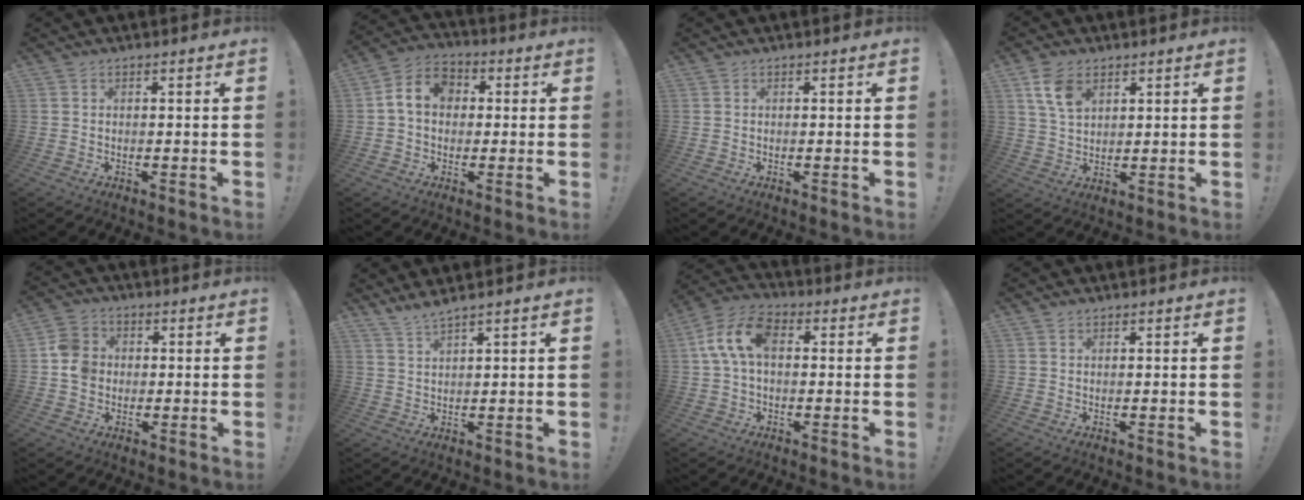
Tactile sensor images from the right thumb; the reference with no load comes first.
{"total": 9.4, "force": [1.4, 7.4, 5.7], "torque": [-0.108, 0.017, 0.030]}
{"total": 0.0}
{"total": 8.4, "force": [4.4, 5.1, 5.1], "torque": [-0.092, -0.009, 0.086]}
{"total": 7.8, "force": [-0.3, 6.9, 3.5], "torque": [-0.059, 0.019, -0.001]}
{"total": 3.2, "force": [2.8, -0.3, 1.7], "torque": [-0.041, -0.013, 0.050]}
{"total": 11.3, "force": [1.8, 6.8, 8.8], "torque": [-0.175, 0.013, 0.037]}
{"total": 0.5, "force": [0.4, 0.3, 0.1], "torque": [0.001, -0.001, 0.008]}